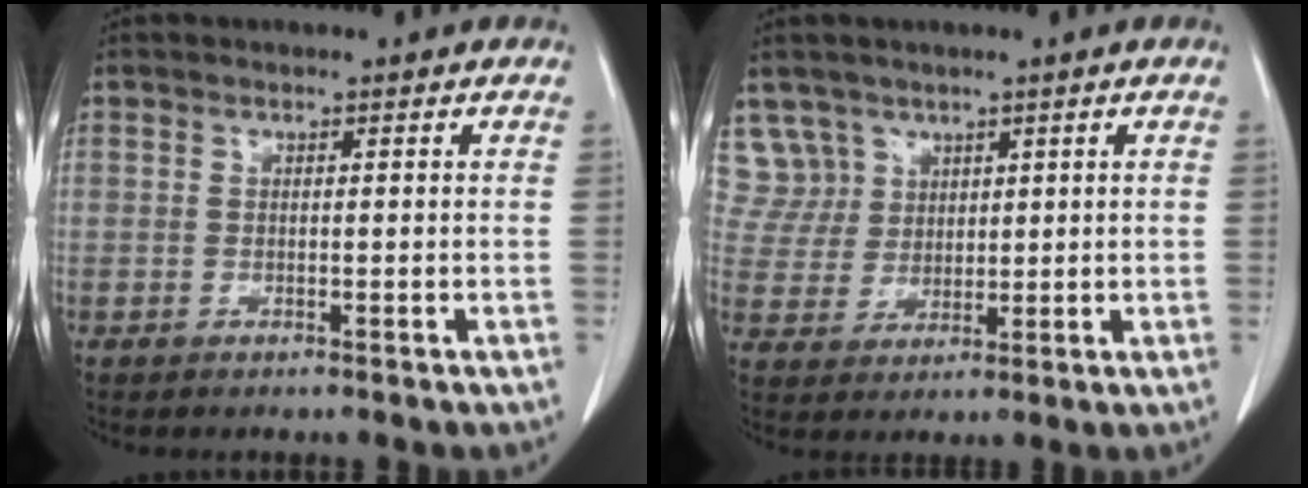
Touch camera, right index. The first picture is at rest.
{"total": 6.0, "force": [3.9, 4.5, -0.6], "torque": [0.022, 0.009, 0.083]}